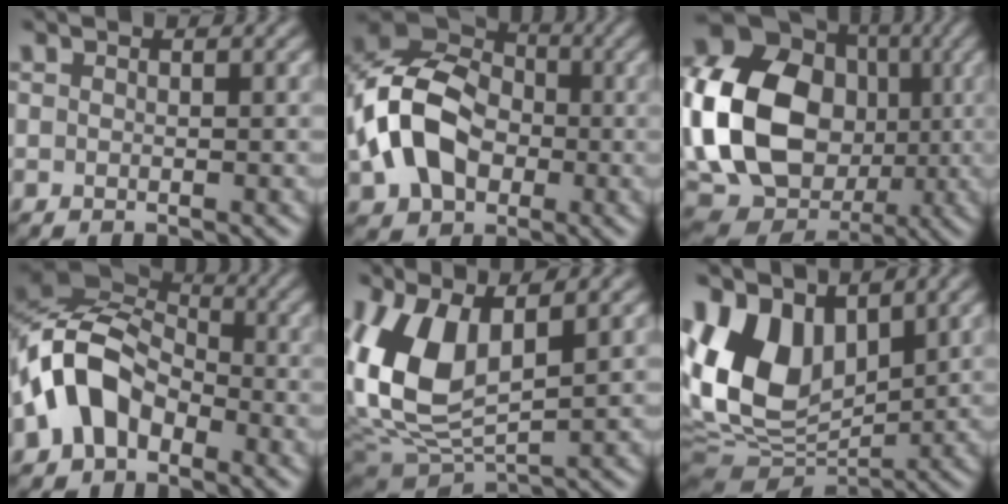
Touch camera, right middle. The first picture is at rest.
{"total": 9.5, "force": [-1.1, 7.2, 6.1], "torque": [-0.136, 0.009, -0.033]}
{"total": 17.0, "force": [-0.1, 13.7, 10.1], "torque": [-0.223, 0.002, 0.006]}
{"total": 7.3, "force": [-2.5, 5.1, 4.6], "torque": [-0.084, 0.021, -0.066]}
{"total": 9.6, "force": [2.1, 5.2, 7.8], "torque": [-0.189, -0.002, 0.039]}
{"total": 11.6, "force": [3.3, 7.7, 8.0], "torque": [-0.177, 0.006, 0.056]}